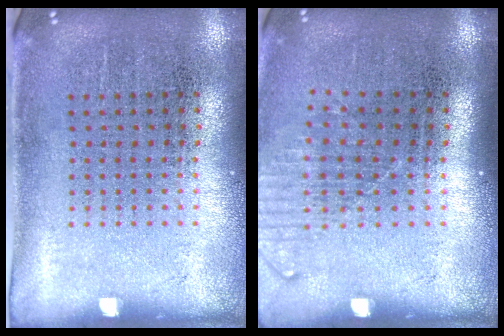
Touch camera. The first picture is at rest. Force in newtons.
{"total": 1.3, "press": 1.1, "slide": 0.8}